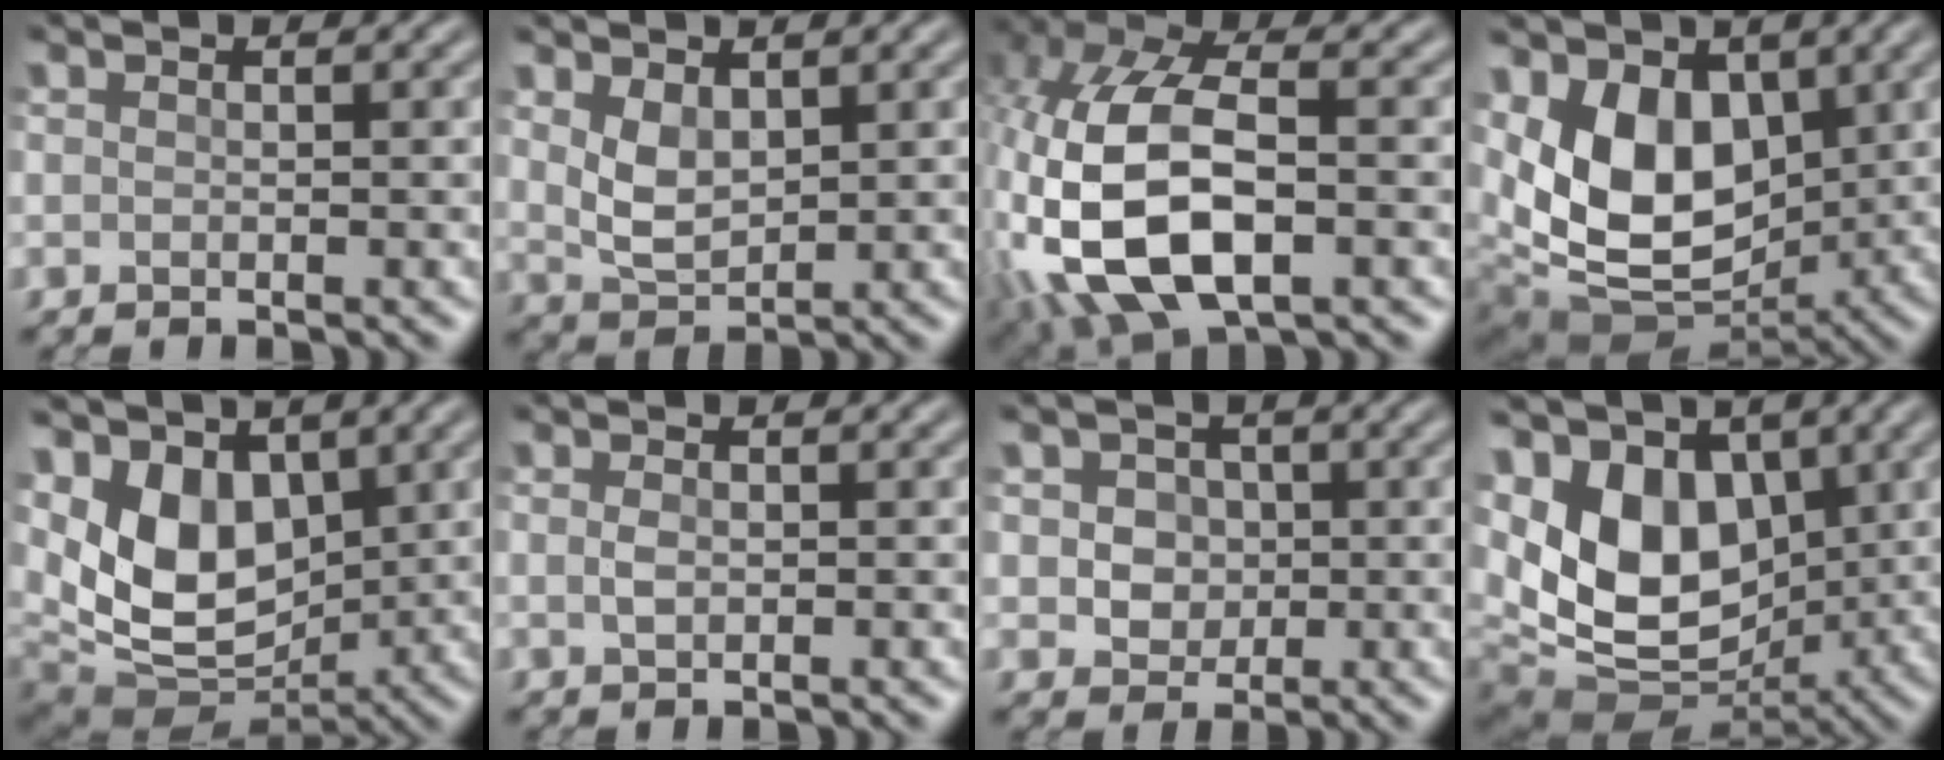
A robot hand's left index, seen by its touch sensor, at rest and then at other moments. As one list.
[{"total": 2.9, "force": [1.4, 1.7, 1.9], "torque": [-0.047, 0.001, 0.037]}, {"total": 12.4, "force": [-2.3, 7.2, 9.8], "torque": [-0.233, -0.009, -0.037]}, {"total": 10.8, "force": [2.0, 7.2, 7.8], "torque": [-0.149, -0.016, 0.036]}, {"total": 7.9, "force": [2.2, 5.1, 5.6], "torque": [-0.120, -0.013, 0.038]}, {"total": 0.9, "force": [0.3, 0.5, 0.6], "torque": [-0.018, 0.005, 0.005]}, {"total": 3.9, "force": [1.2, 3.3, 1.7], "torque": [-0.021, 0.016, 0.013]}, {"total": 10.9, "force": [1.9, 7.4, 7.7], "torque": [-0.157, -0.005, 0.029]}]